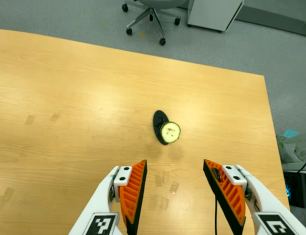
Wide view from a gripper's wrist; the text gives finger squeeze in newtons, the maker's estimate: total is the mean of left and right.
{"total": 0.0}